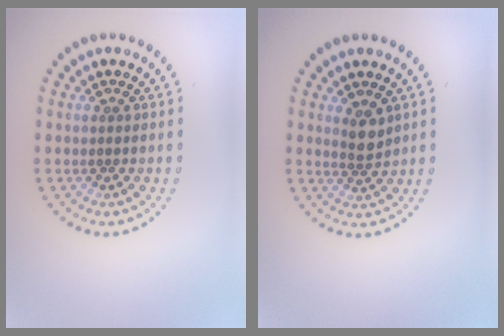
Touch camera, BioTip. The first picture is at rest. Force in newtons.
{"total": 1.9, "press": 1.7, "slide": 1.0}